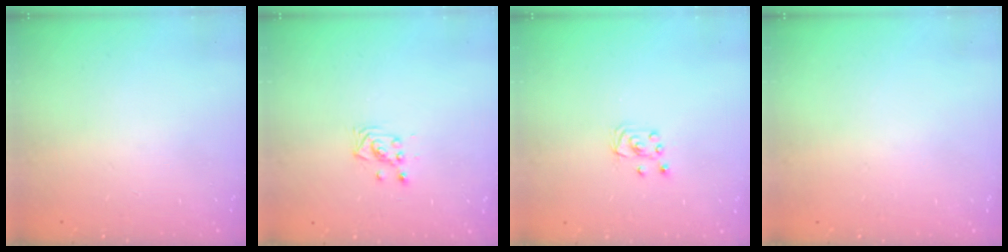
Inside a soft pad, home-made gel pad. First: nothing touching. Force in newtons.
{"total": 3.6, "press": 3.6, "slide": 0.0}
{"total": 3.9, "press": 3.9, "slide": 0.3}
{"total": 0.0}